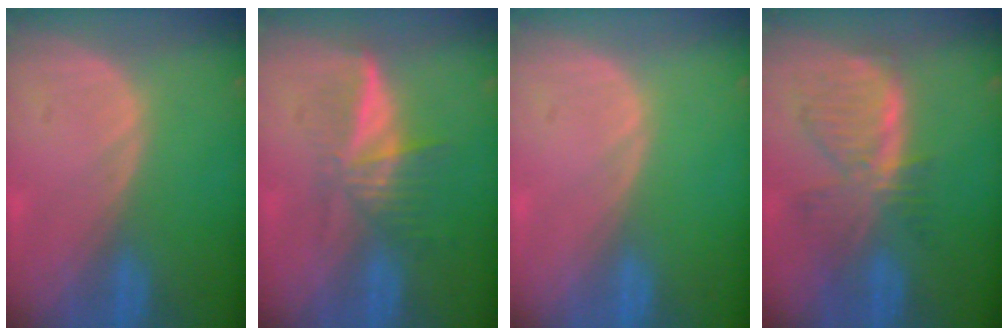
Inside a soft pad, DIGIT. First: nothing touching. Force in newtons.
{"total": 6.0, "press": 5.4, "slide": 2.6}
{"total": 0.0}
{"total": 7.5, "press": 6.8, "slide": 3.1}